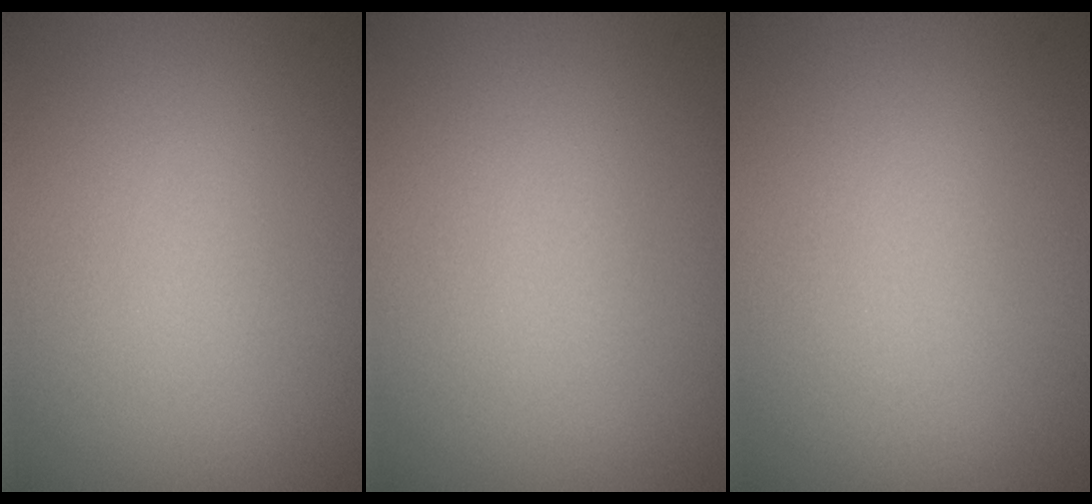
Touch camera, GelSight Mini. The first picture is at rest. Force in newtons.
{"total": 0.0}
{"total": 0.0}